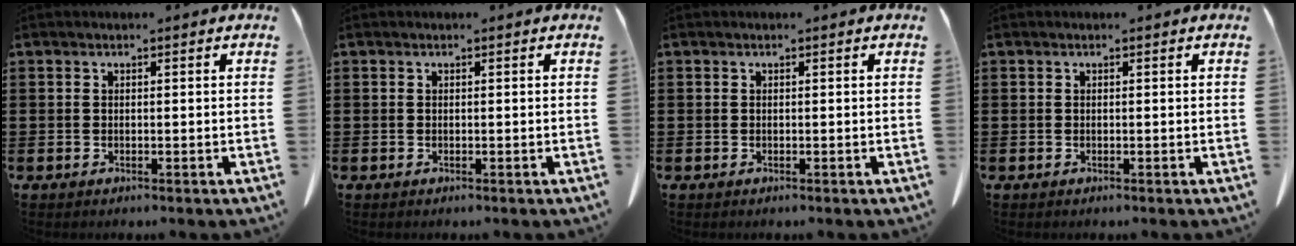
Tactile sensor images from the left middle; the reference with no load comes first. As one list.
[{"total": 0.0}, {"total": 0.0}, {"total": 0.0}]